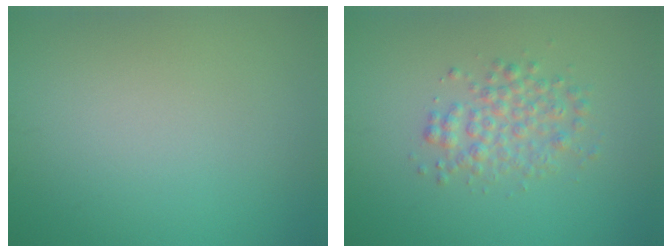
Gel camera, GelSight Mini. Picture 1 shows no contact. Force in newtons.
{"total": 2.8, "press": 2.8, "slide": 0.0}